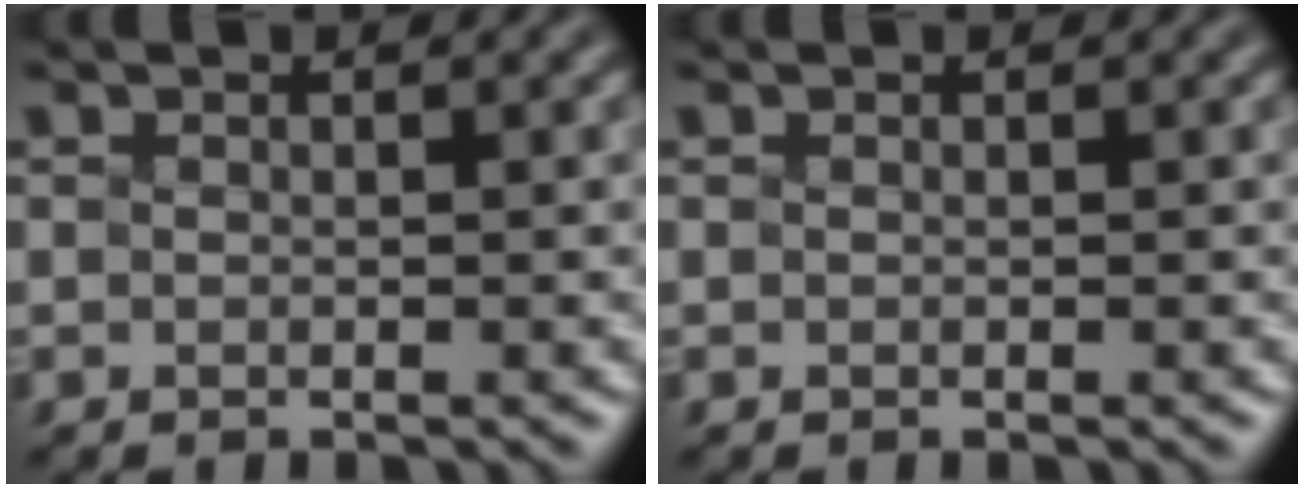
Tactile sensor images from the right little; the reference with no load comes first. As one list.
[{"total": 0.0}]